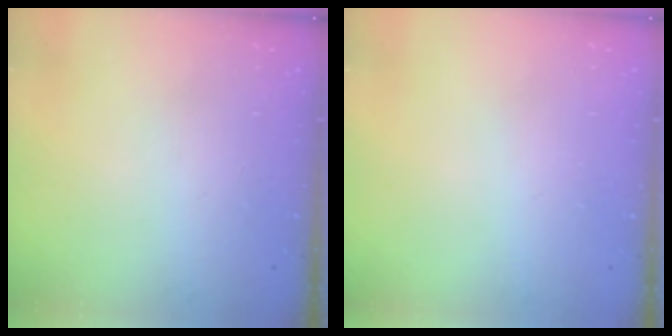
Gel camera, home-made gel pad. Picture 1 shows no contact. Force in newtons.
{"total": 0.6, "press": 0.6, "slide": 0.2}